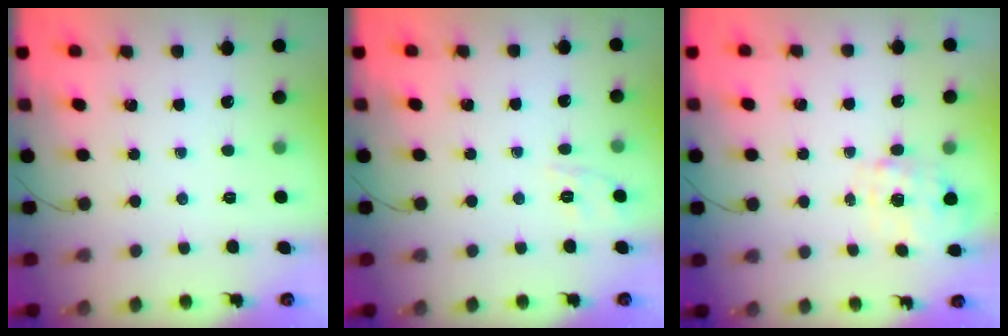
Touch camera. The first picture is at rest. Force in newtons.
{"total": 2.0, "press": 0.7, "slide": 1.9}
{"total": 2.3, "press": 2.2, "slide": 0.6}